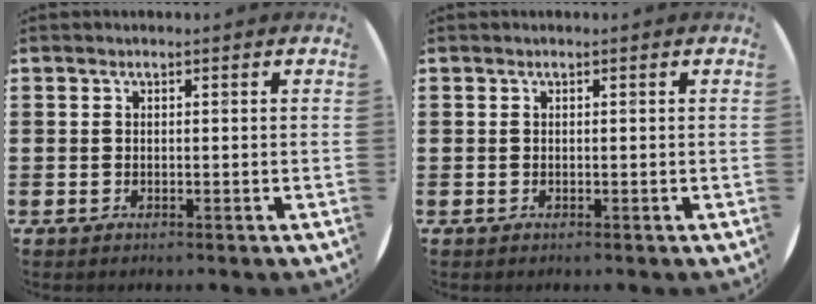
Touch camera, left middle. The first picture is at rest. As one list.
[{"total": 0.0}]